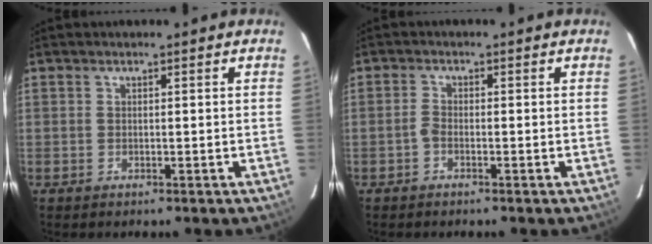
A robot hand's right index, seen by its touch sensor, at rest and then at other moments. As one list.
[{"total": 1.4, "force": [-0.9, 0.6, 0.9], "torque": [-0.020, 0.004, -0.021]}]